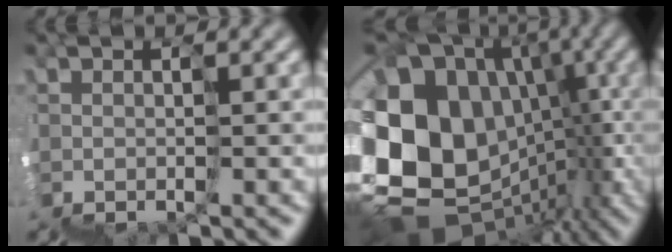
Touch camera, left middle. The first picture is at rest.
{"total": 14.0, "force": [-0.3, 12.6, 6.1], "torque": [-0.120, 0.016, 0.007]}